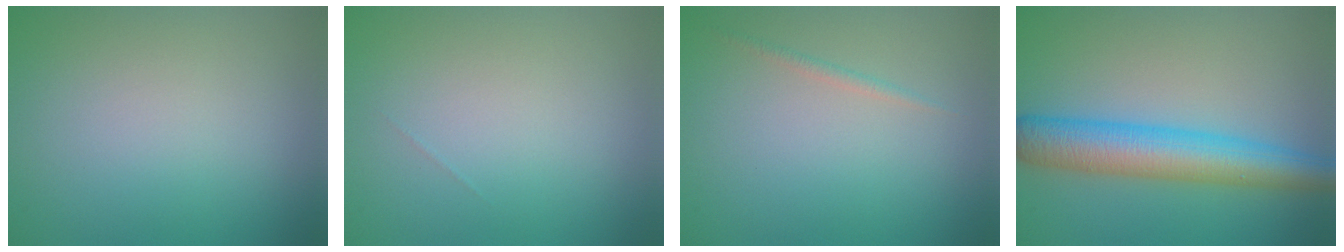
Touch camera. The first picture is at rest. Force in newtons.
{"total": 0.0}
{"total": 0.7, "press": 0.7, "slide": 0.1}
{"total": 6.9, "press": 6.9, "slide": 0.2}